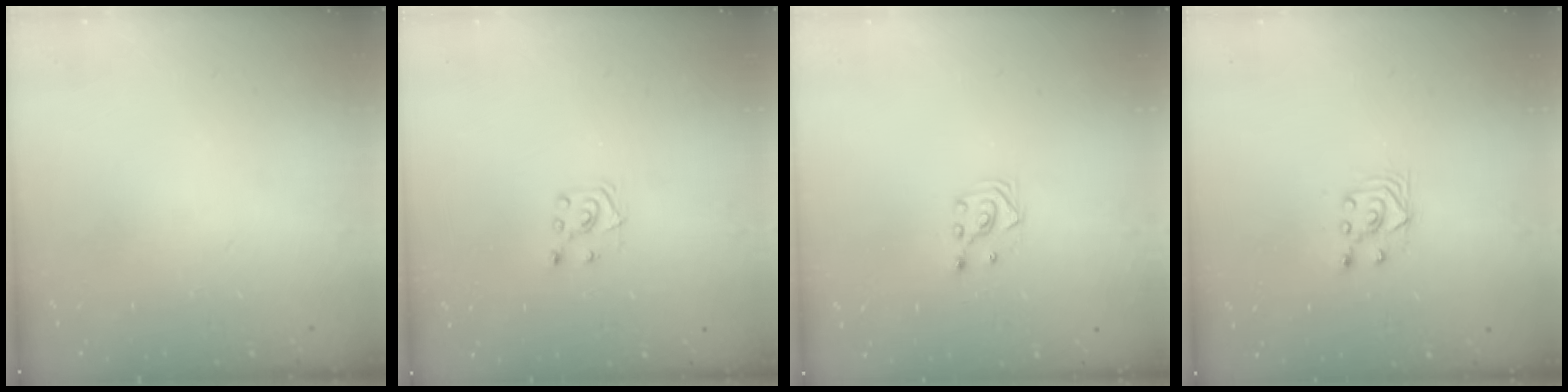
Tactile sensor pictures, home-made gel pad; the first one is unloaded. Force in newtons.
{"total": 4.6, "press": 4.6, "slide": 0.5}
{"total": 2.9, "press": 2.9, "slide": 0.3}
{"total": 3.5, "press": 3.2, "slide": 1.3}